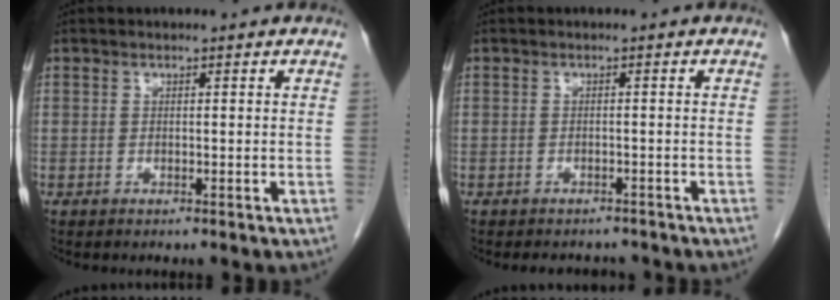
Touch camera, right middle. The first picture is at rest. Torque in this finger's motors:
{"motor_torque": [0.03, -0.02, 0.00, 0.00]}